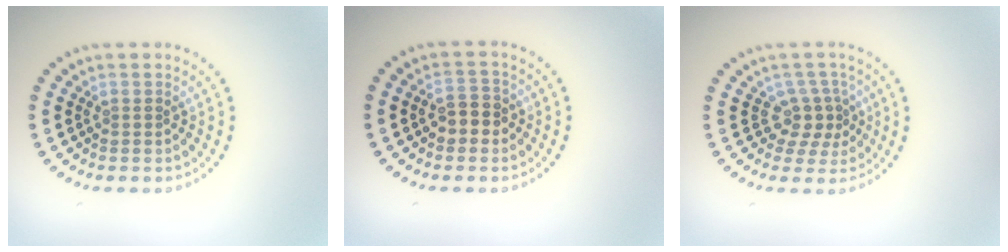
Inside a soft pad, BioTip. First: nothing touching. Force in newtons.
{"total": 2.5, "press": 2.4, "slide": 0.5}
{"total": 2.8, "press": 2.1, "slide": 1.8}